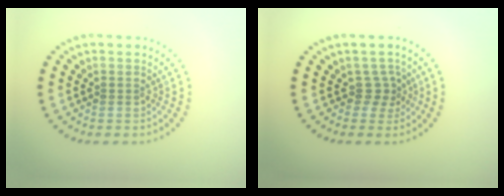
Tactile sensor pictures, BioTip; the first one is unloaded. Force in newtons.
{"total": 1.8, "press": 1.2, "slide": 1.4}